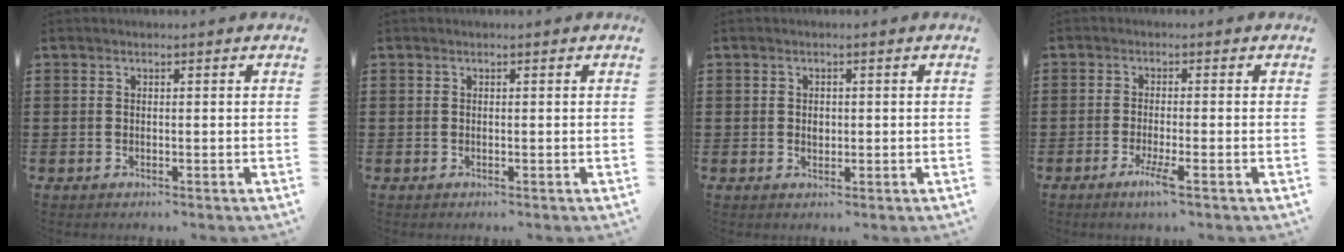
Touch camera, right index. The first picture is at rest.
{"total": 0.0}
{"total": 1.2, "force": [0.2, 0.7, 0.9], "torque": [-0.021, 0.001, 0.004]}
{"total": 3.5, "force": [-2.0, 0.0, 2.9], "torque": [-0.060, -0.015, -0.036]}